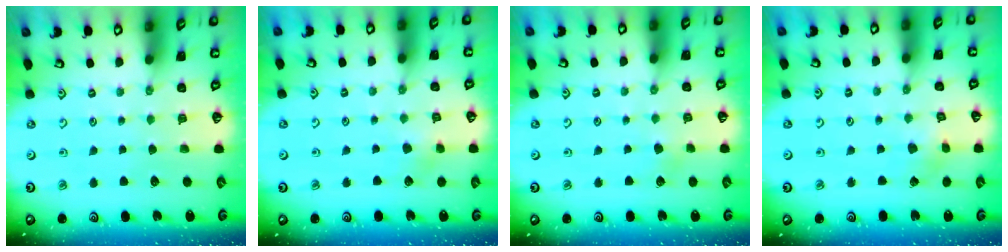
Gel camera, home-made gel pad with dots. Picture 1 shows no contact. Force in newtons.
{"total": 5.8, "press": 5.8, "slide": 0.6}
{"total": 2.7, "press": 2.7, "slide": 0.4}
{"total": 2.9, "press": 2.9, "slide": 0.2}